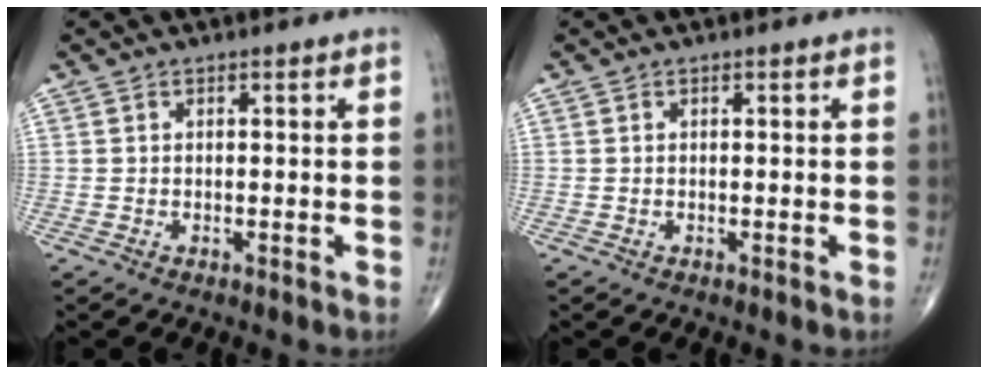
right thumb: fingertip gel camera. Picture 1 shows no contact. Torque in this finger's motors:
{"motor_torque": [-0.05, 0.05, -0.03, 0.03, 0.02]}